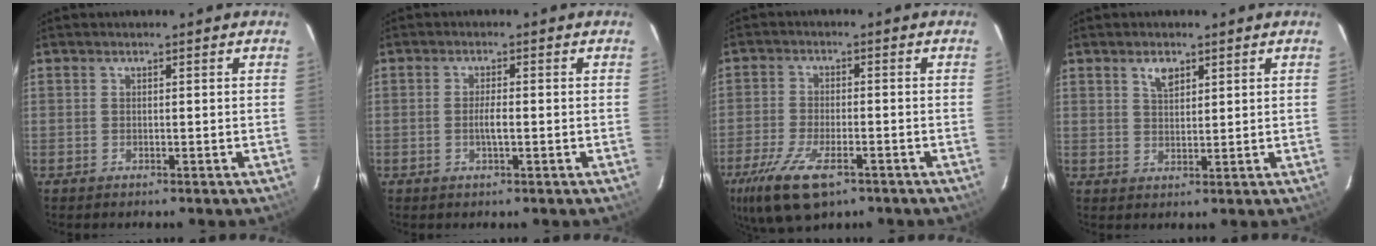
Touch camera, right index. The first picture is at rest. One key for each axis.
{"total": 2.2, "fx": -0.5, "fy": 0.4, "fz": 2.1, "tx": -0.041, "ty": -0.002, "tz": -0.010}
{"total": 12.2, "fx": -7.4, "fy": 4.8, "fz": 8.4, "tx": -0.196, "ty": -0.036, "tz": -0.135}
{"total": 3.2, "fx": 1.9, "fy": 1.7, "fz": 1.9, "tx": -0.032, "ty": 0.005, "tz": 0.036}